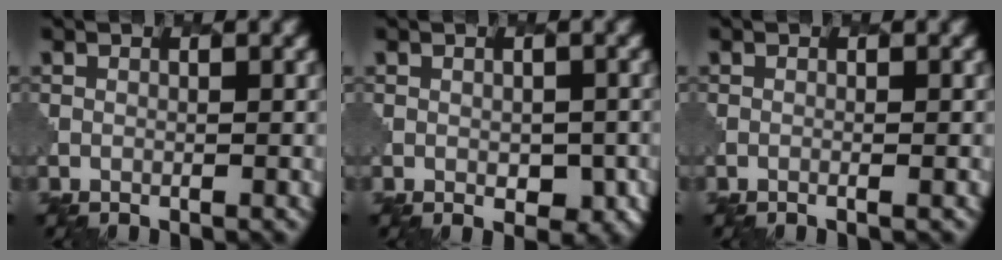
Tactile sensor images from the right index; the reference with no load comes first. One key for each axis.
{"total": 2.6, "fx": -0.6, "fy": 1.7, "fz": 1.9, "tx": -0.023, "ty": -0.008, "tz": 0.000}
{"total": 0.6, "fx": -0.1, "fy": 0.2, "fz": 0.5, "tx": -0.004, "ty": -0.002, "tz": -0.010}